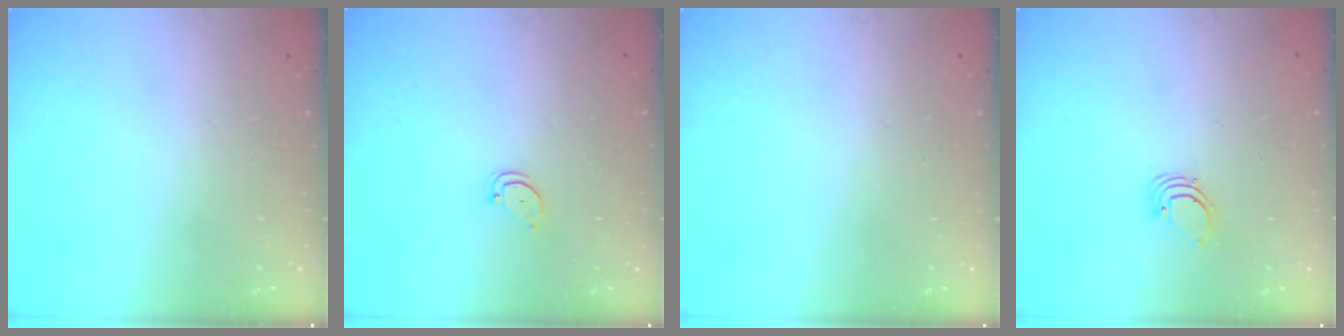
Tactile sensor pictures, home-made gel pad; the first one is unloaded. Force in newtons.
{"total": 2.3, "press": 2.3, "slide": 0.2}
{"total": 0.0}
{"total": 1.9, "press": 1.9, "slide": 0.1}